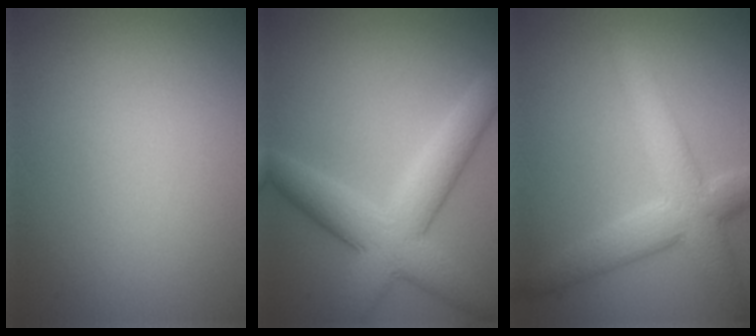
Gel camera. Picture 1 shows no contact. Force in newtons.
{"total": 6.6, "press": 6.6, "slide": 0.4}
{"total": 6.5, "press": 6.5, "slide": 0.4}